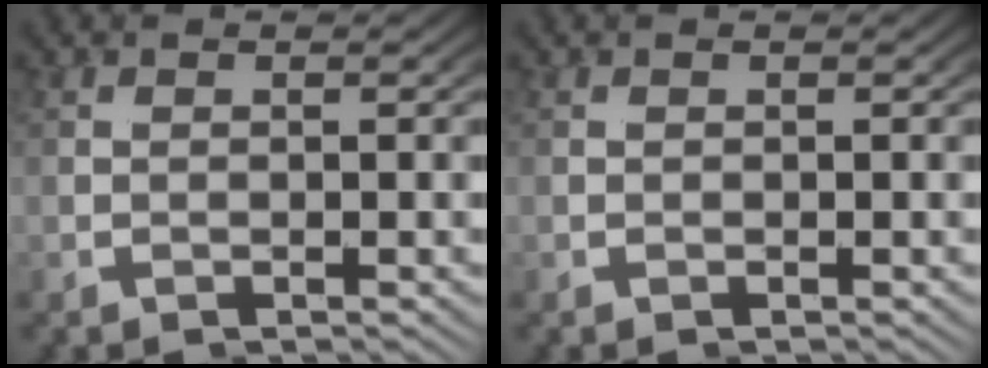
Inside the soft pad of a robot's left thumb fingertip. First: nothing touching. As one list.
[{"total": 0.0}]